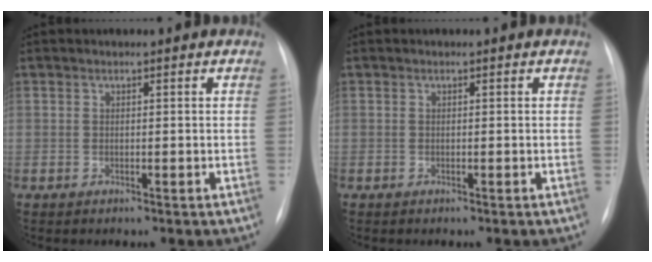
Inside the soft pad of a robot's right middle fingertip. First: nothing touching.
{"total": 0.0}